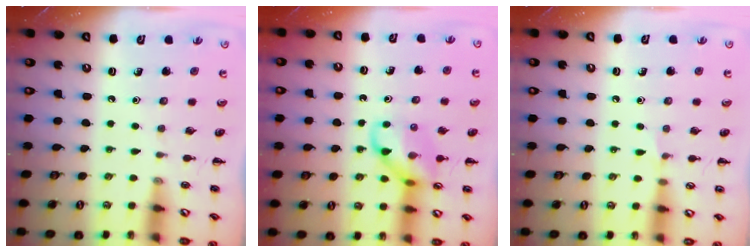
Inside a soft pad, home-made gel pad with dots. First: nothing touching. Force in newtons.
{"total": 10.9, "press": 10.9, "slide": 0.9}
{"total": 3.7, "press": 3.5, "slide": 1.3}